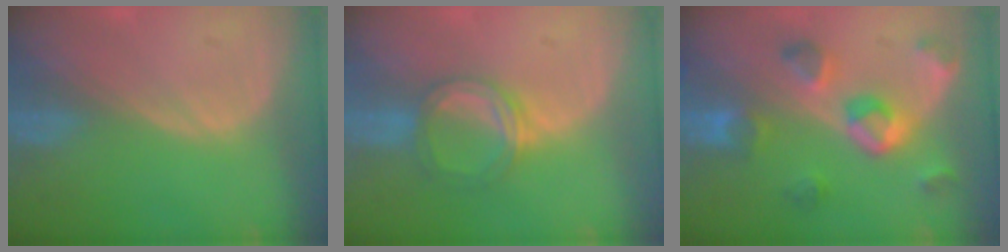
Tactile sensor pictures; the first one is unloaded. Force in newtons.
{"total": 5.3, "press": 5.0, "slide": 1.7}
{"total": 7.8, "press": 7.7, "slide": 0.7}